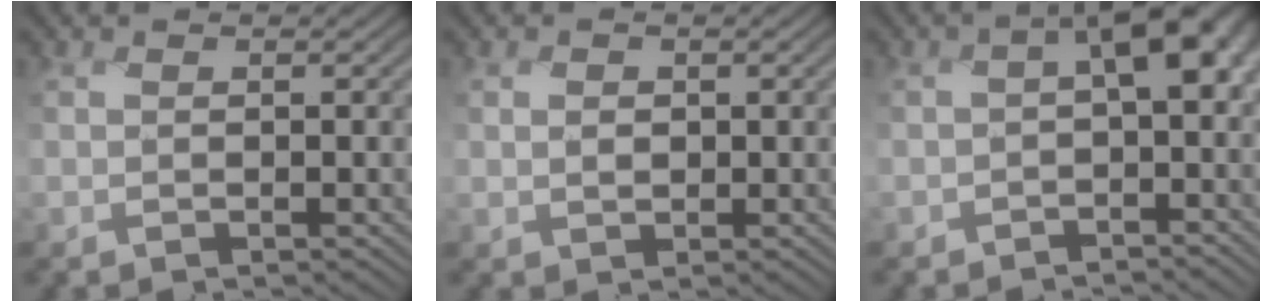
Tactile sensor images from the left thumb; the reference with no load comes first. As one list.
[{"total": 1.4, "force": [-0.1, 1.2, 0.7], "torque": [-0.014, -0.003, -0.005]}, {"total": 6.5, "force": [-0.7, 3.8, 5.3], "torque": [-0.087, -0.005, -0.019]}]